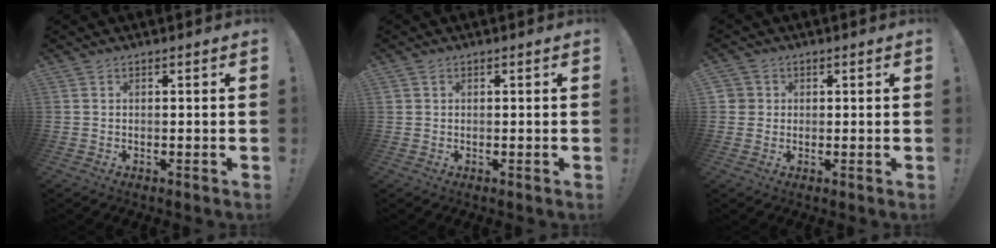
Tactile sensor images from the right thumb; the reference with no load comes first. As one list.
[{"total": 0.9, "force": [0.5, 0.8, 0.1], "torque": [-0.002, 0.002, 0.009]}, {"total": 3.0, "force": [0.5, 2.9, 0.6], "torque": [-0.008, 0.002, 0.010]}]